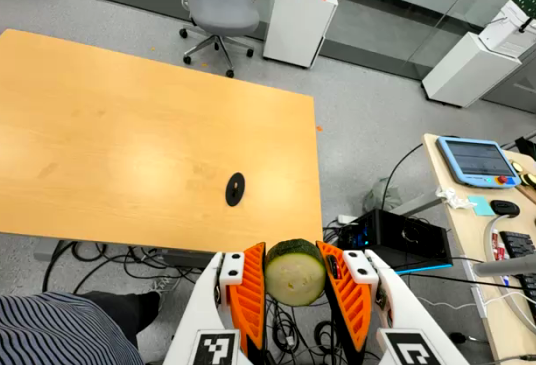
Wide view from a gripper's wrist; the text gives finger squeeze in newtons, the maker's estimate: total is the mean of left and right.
{"total": 13.0, "left": 12.5, "right": 13.6}